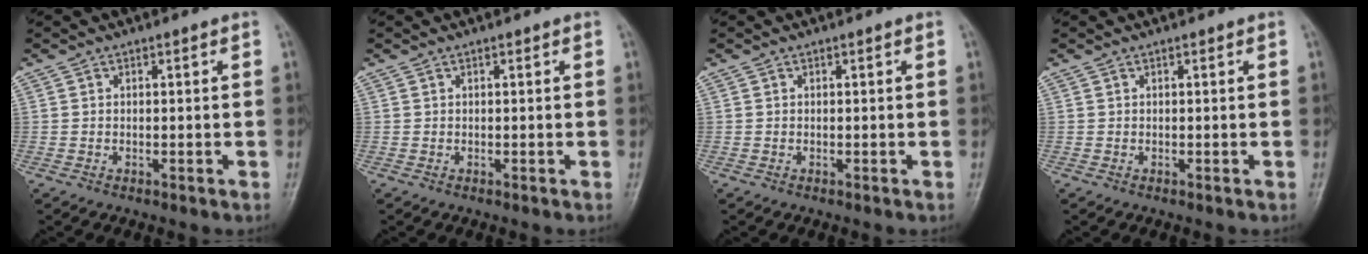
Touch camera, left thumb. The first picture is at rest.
{"total": 0.0}
{"total": 0.0}
{"total": 0.0}